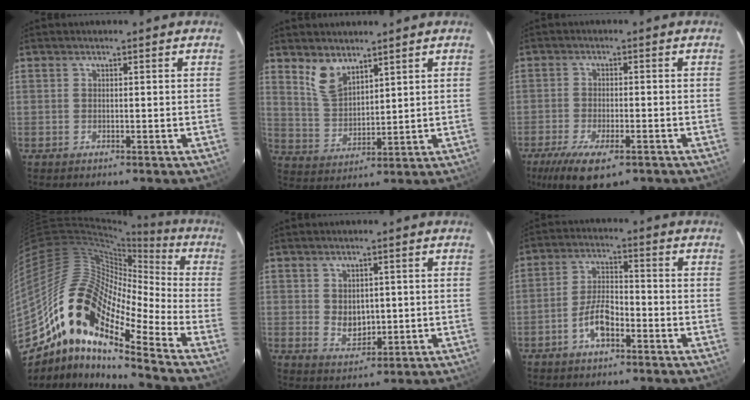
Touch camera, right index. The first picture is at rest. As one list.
[{"total": 6.7, "force": [4.8, 3.1, 3.5], "torque": [-0.065, 0.000, 0.104]}, {"total": 11.3, "force": [-7.1, 4.2, 7.7], "torque": [-0.169, -0.033, -0.117]}, {"total": 18.5, "force": [-11.1, 5.6, 13.7], "torque": [-0.219, -0.011, -0.229]}, {"total": 5.1, "force": [0.5, 3.9, 3.2], "torque": [-0.053, -0.002, 0.018]}, {"total": 6.5, "force": [-3.5, 2.7, 4.8], "torque": [-0.103, 0.012, -0.062]}]